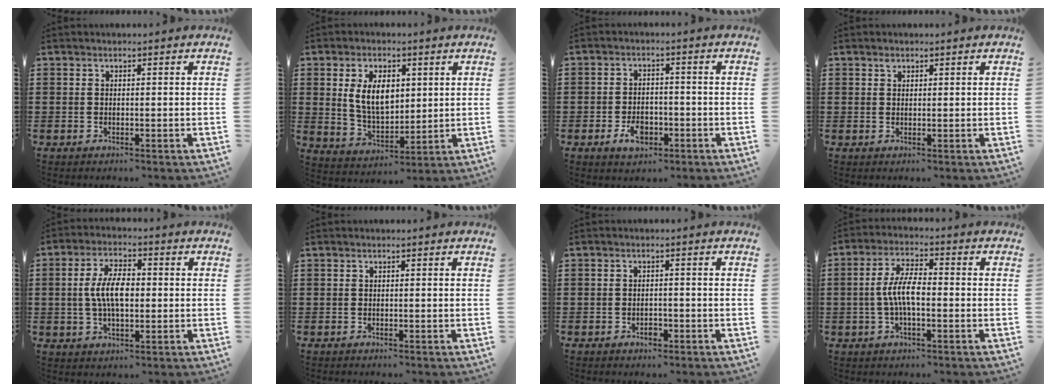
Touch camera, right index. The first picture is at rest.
{"total": 8.1, "force": [1.9, 4.8, 6.3], "torque": [-0.132, 0.009, 0.031]}
{"total": 4.3, "force": [-1.9, 2.7, 2.8], "torque": [-0.049, -0.003, -0.036]}
{"total": 0.8, "force": [0.6, 0.5, 0.3], "torque": [-0.007, 0.001, 0.012]}
{"total": 7.1, "force": [0.0, 3.2, 6.3], "torque": [-0.131, 0.005, -0.005]}
{"total": 0.0}
{"total": 1.3, "force": [-0.8, 0.7, 0.6], "torque": [-0.016, -0.004, -0.015]}
{"total": 6.5, "force": [-0.9, 2.2, 6.0], "torque": [-0.133, -0.002, -0.024]}